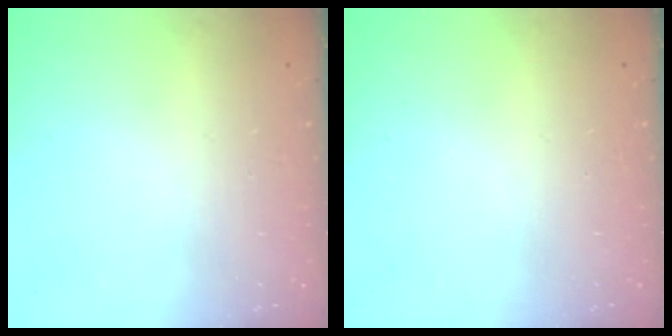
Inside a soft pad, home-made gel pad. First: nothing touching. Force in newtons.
{"total": 0.0}